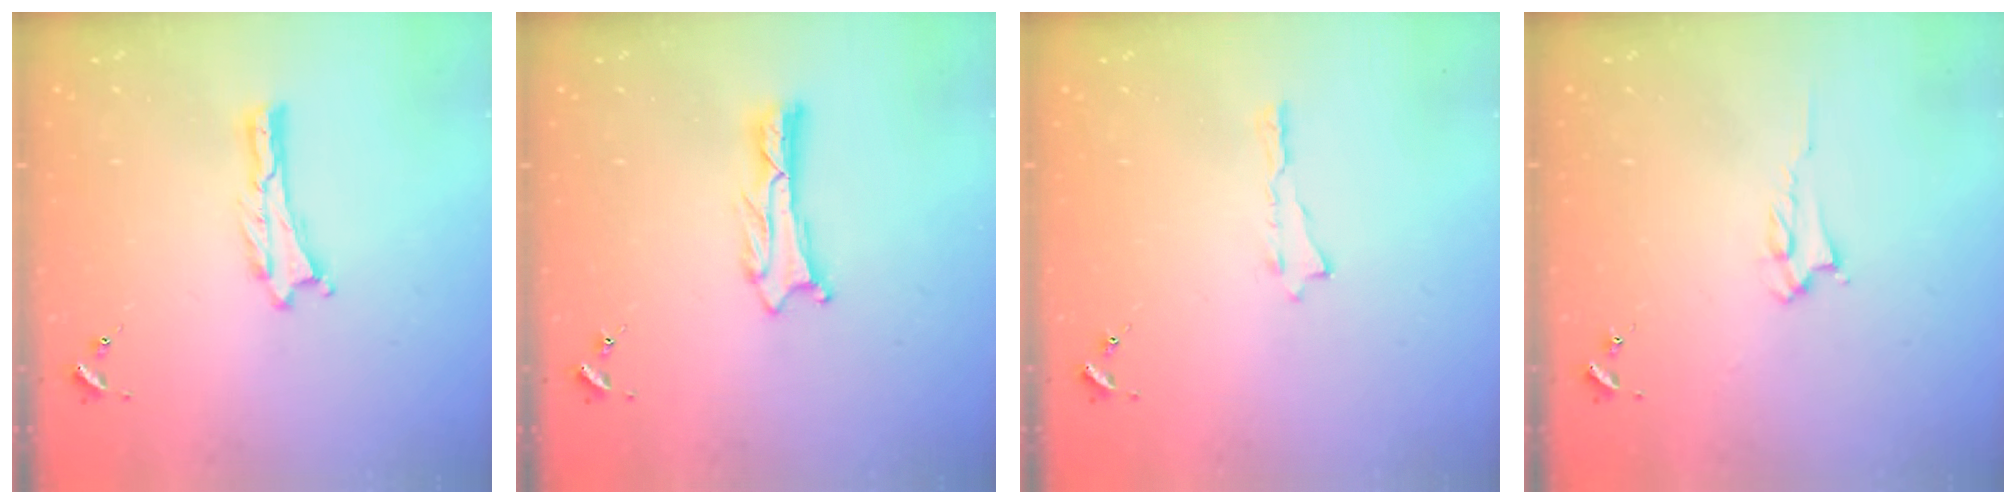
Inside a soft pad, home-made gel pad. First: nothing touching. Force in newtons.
{"total": 1.1, "press": 1.1, "slide": 0.2}
{"total": 0.0}
{"total": 2.0, "press": 1.9, "slide": 0.3}